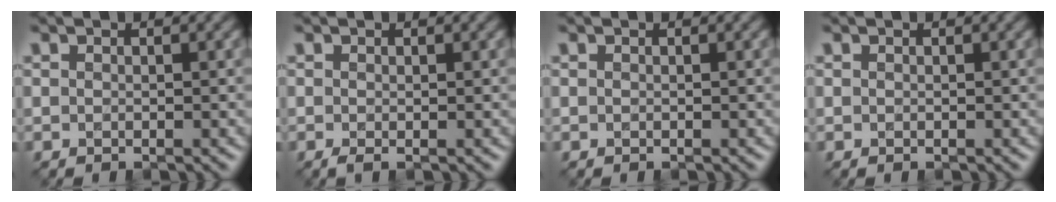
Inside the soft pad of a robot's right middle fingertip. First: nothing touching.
{"total": 0.7, "force": [-0.2, 0.1, 0.7], "torque": [-0.015, -0.006, -0.003]}
{"total": 0.0}
{"total": 0.0}